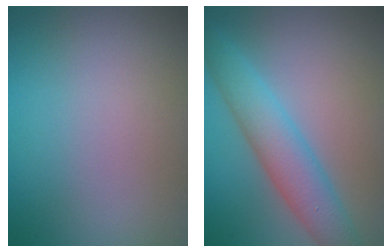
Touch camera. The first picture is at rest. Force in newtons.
{"total": 4.8, "press": 4.8, "slide": 0.1}